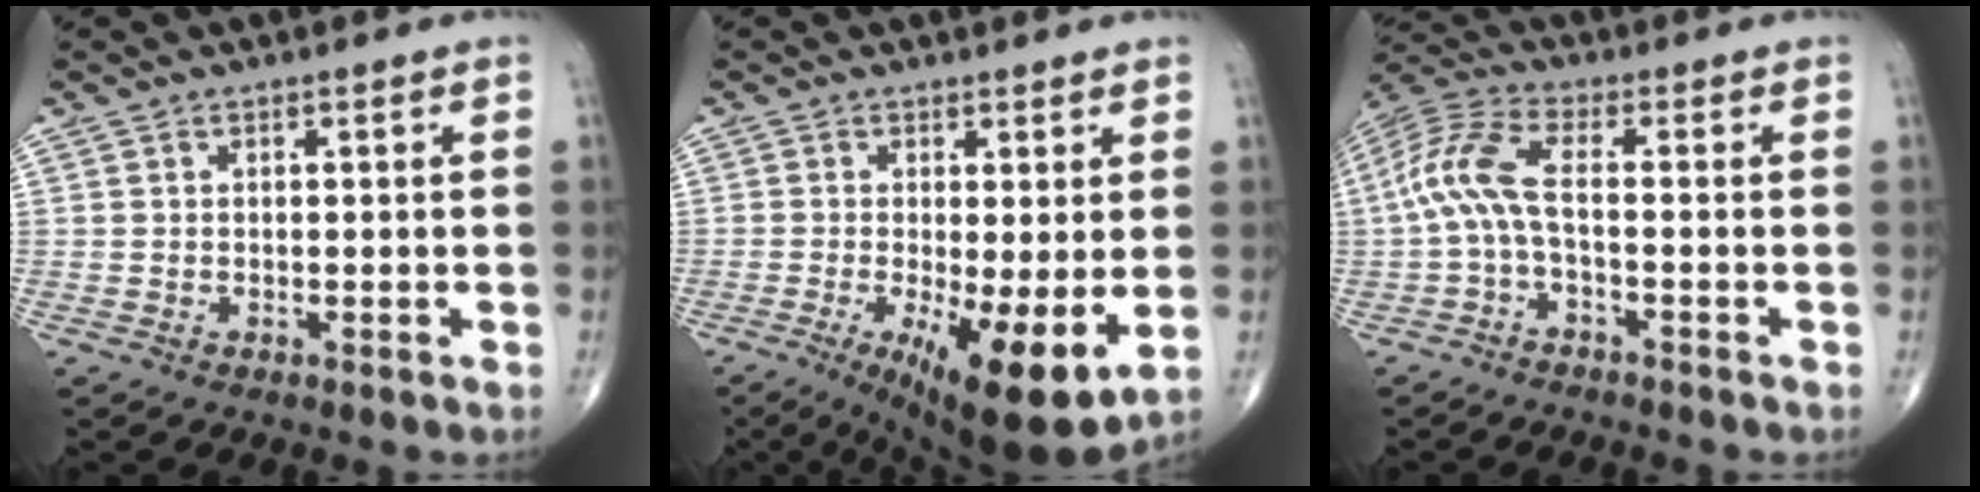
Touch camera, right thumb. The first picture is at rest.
{"total": 12.4, "force": [-2.6, 3.4, 11.6], "torque": [-0.181, -0.026, -0.030]}
{"total": 8.4, "force": [-1.4, 2.5, 8.0], "torque": [-0.195, 0.039, -0.034]}